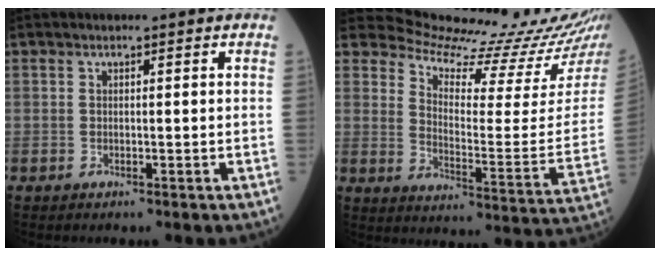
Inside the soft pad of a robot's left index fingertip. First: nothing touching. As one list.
[{"total": 17.7, "force": [17.4, -1.6, 2.8], "torque": [-0.056, -0.128, 0.224]}]